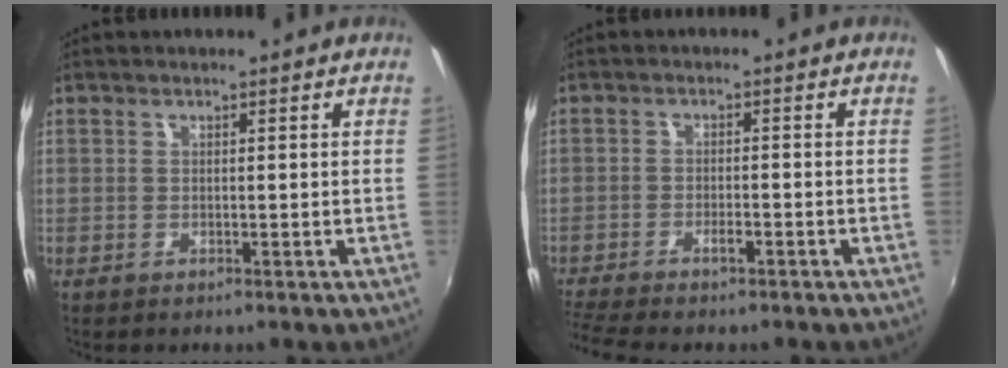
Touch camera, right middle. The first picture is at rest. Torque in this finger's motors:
{"motor_torque": [1.07, -1.07, 0.10, 0.07]}